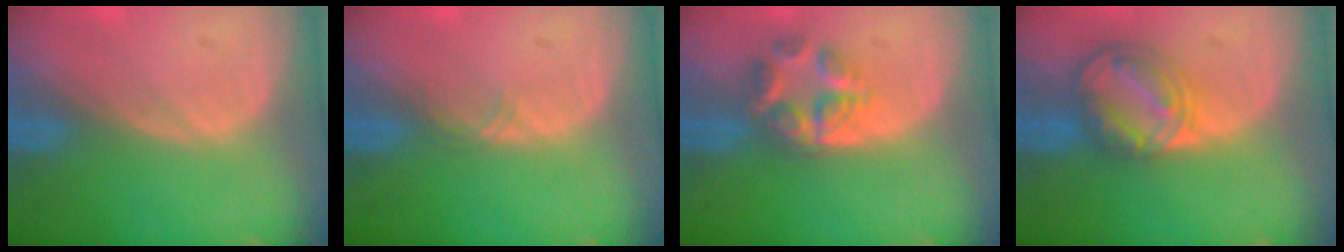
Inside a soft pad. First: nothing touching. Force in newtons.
{"total": 0.9, "press": 0.8, "slide": 0.2}
{"total": 5.8, "press": 5.4, "slide": 2.2}
{"total": 8.2, "press": 7.0, "slide": 4.2}